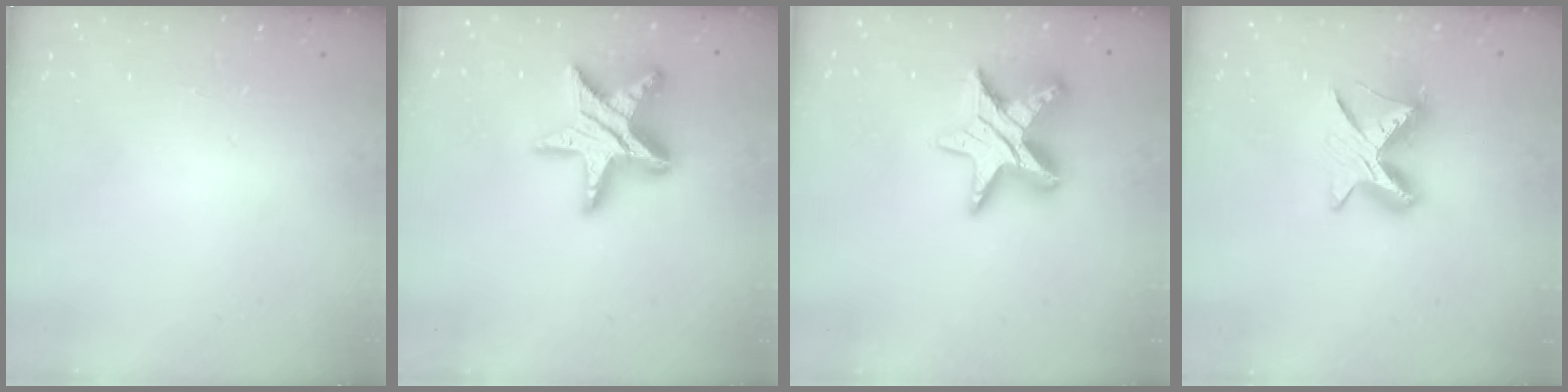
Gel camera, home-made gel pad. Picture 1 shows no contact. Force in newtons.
{"total": 19.2, "press": 19.1, "slide": 1.6}
{"total": 14.6, "press": 14.5, "slide": 1.2}
{"total": 9.1, "press": 9.0, "slide": 1.0}